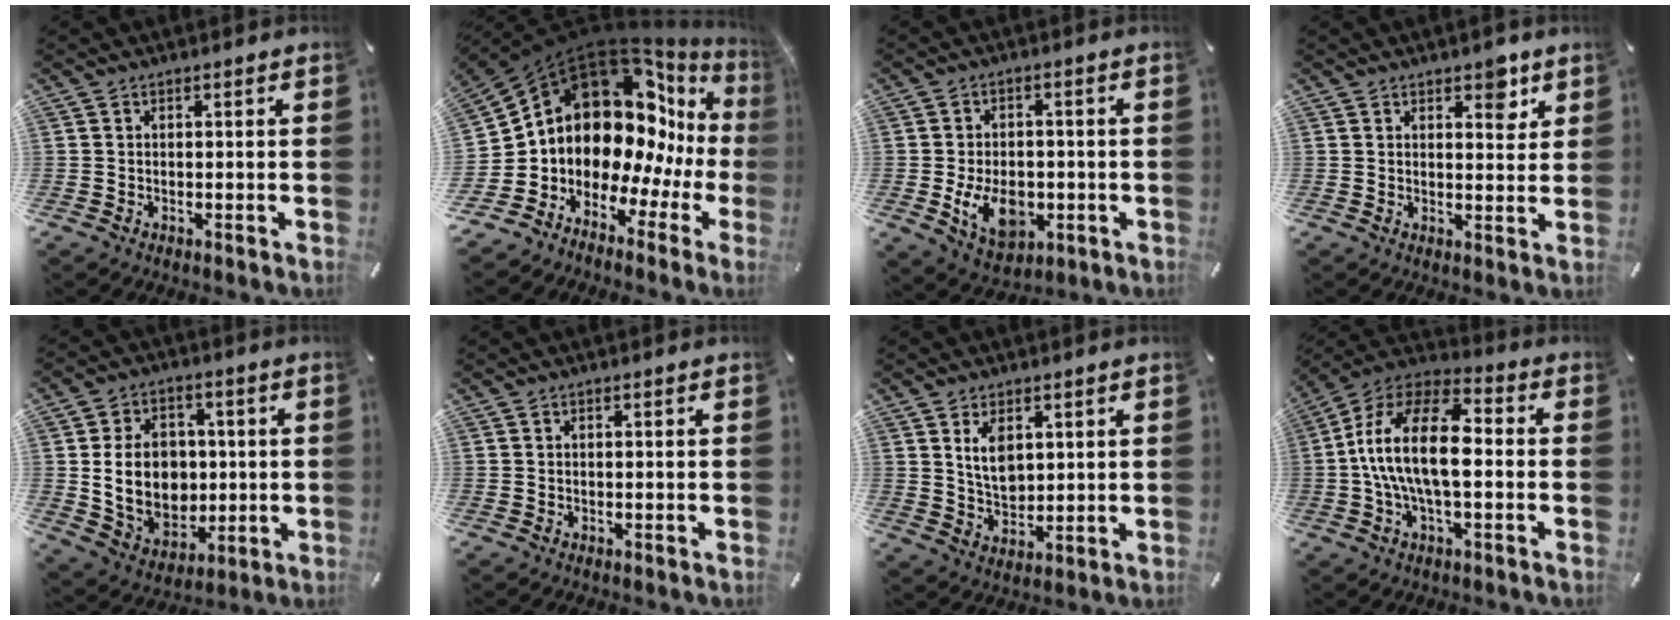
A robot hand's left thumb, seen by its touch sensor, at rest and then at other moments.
{"total": 16.7, "force": [5.2, 11.8, 10.7], "torque": [-0.198, -0.079, 0.098]}
{"total": 10.8, "force": [-2.4, 7.5, 7.4], "torque": [-0.141, 0.002, -0.038]}
{"total": 5.0, "force": [3.1, 2.9, 2.6], "torque": [-0.014, -0.018, 0.046]}
{"total": 14.1, "force": [0.6, 11.7, 7.8], "torque": [-0.153, 0.008, 0.021]}
{"total": 0.0}
{"total": 6.9, "force": [2.8, 4.7, 4.2], "torque": [-0.077, -0.009, 0.048]}
{"total": 17.0, "force": [-1.3, 8.3, 14.7], "torque": [-0.299, 0.009, -0.026]}